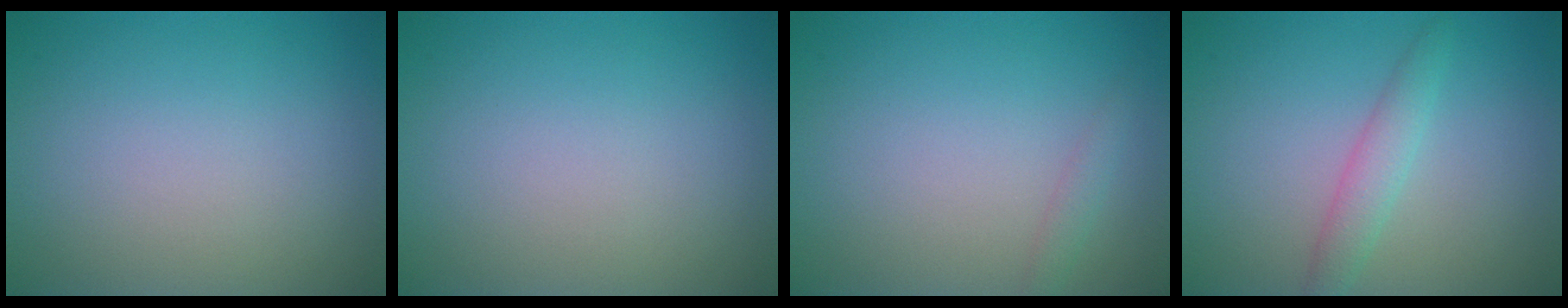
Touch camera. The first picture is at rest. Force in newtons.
{"total": 0.0}
{"total": 1.0, "press": 1.0, "slide": 0.0}
{"total": 2.1, "press": 2.1, "slide": 0.1}